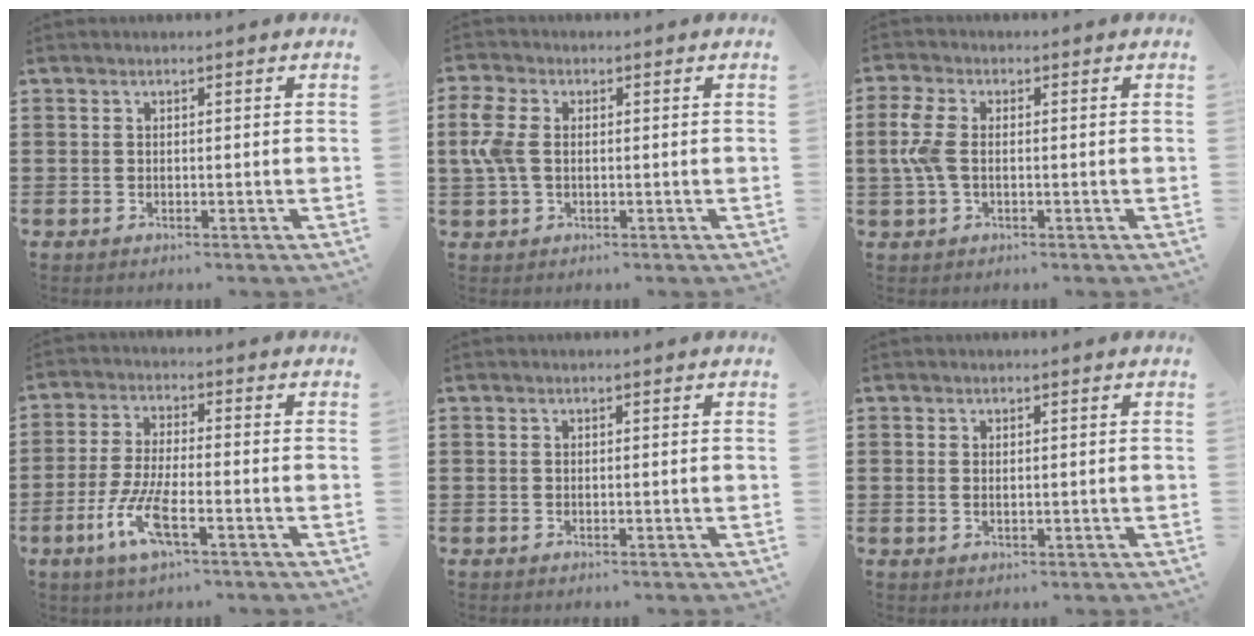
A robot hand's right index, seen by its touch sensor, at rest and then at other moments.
{"total": 5.5, "force": [0.3, 3.4, 4.2], "torque": [-0.123, -0.002, -0.004]}
{"total": 5.3, "force": [0.0, 2.8, 4.5], "torque": [-0.122, -0.003, -0.010]}
{"total": 7.1, "force": [-3.5, 1.6, 6.0], "torque": [-0.143, -0.016, -0.070]}
{"total": 0.0}
{"total": 0.8, "force": [0.2, 0.4, 0.7], "torque": [-0.016, 0.002, 0.003]}